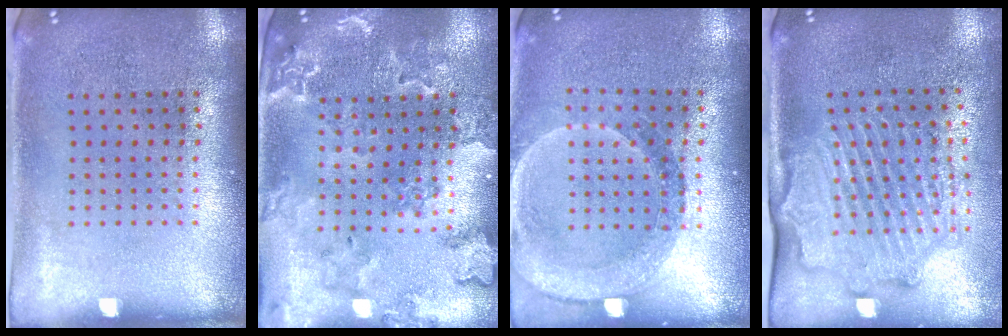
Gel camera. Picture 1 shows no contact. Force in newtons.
{"total": 1.9, "press": 1.9, "slide": 0.2}
{"total": 1.5, "press": 1.4, "slide": 0.5}
{"total": 2.2, "press": 2.2, "slide": 0.2}